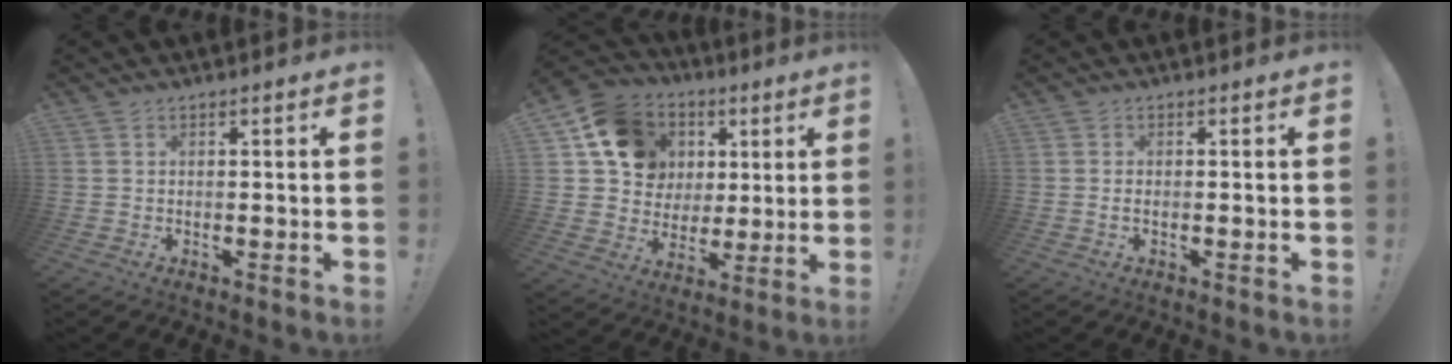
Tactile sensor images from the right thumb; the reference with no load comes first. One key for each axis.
{"total": 16.1, "fx": 5.8, "fy": 13.6, "fz": 6.3, "tx": -0.093, "ty": -0.017, "tz": 0.133}
{"total": 1.0, "fx": -0.2, "fy": 0.4, "fz": 0.9, "tx": -0.020, "ty": 0.002, "tz": -0.003}